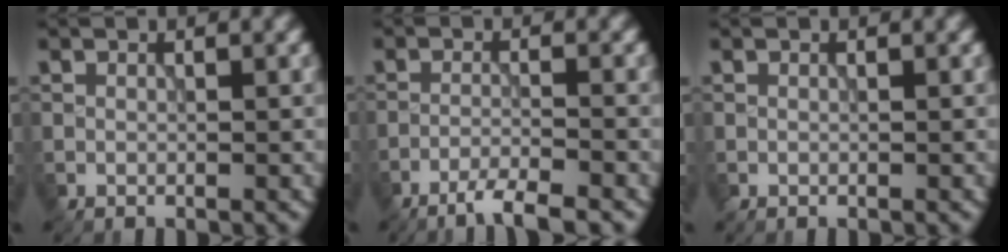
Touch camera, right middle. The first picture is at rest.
{"total": 3.3, "force": [-2.7, 0.3, 2.0], "torque": [-0.029, 0.002, -0.058]}
{"total": 0.0}